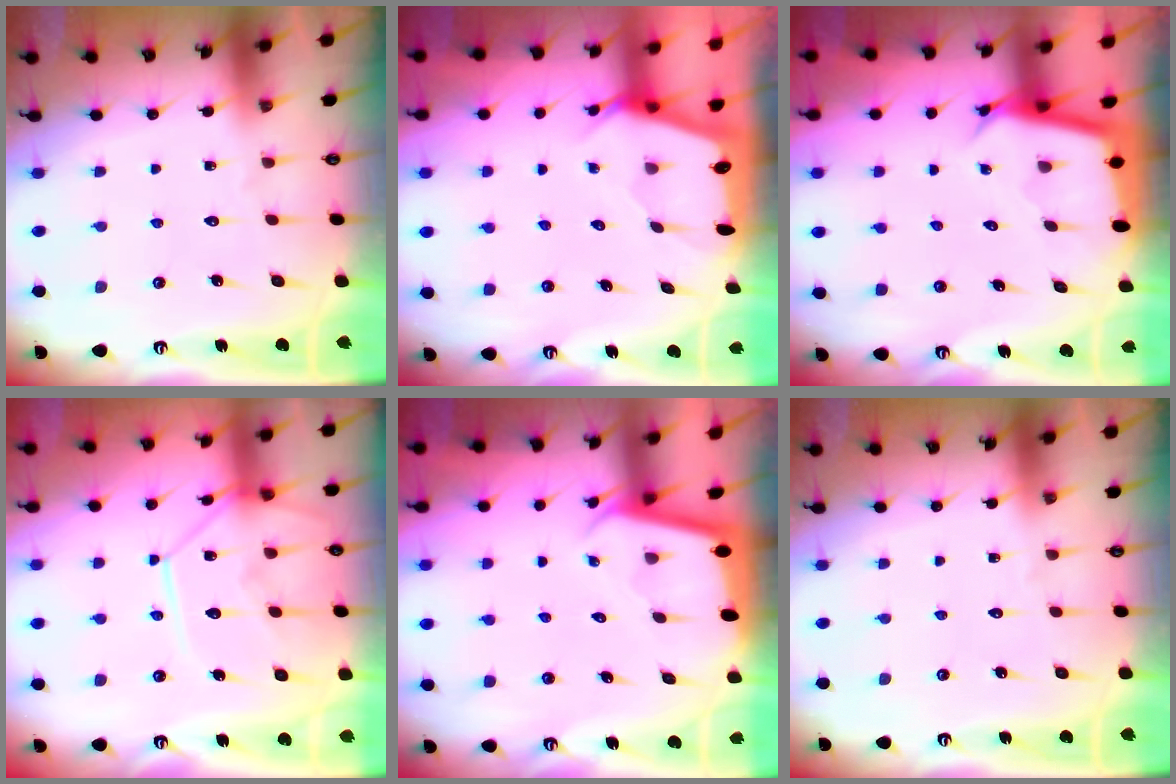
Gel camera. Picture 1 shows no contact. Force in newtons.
{"total": 2.3, "press": 2.3, "slide": 0.3}
{"total": 3.0, "press": 3.0, "slide": 0.0}
{"total": 13.2, "press": 13.1, "slide": 1.6}
{"total": 1.9, "press": 1.9, "slide": 0.1}
{"total": 0.0}